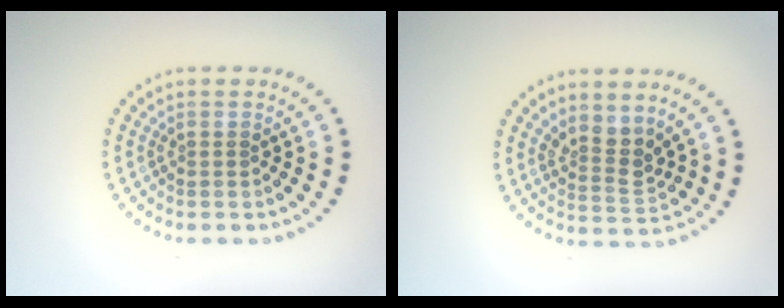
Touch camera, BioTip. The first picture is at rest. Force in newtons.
{"total": 2.6, "press": 2.0, "slide": 1.7}